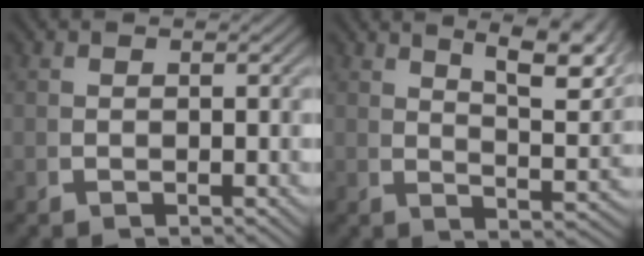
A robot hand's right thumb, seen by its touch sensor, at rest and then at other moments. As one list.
[{"total": 8.0, "force": [4.5, 2.4, 6.1], "torque": [-0.074, 0.006, 0.070]}]